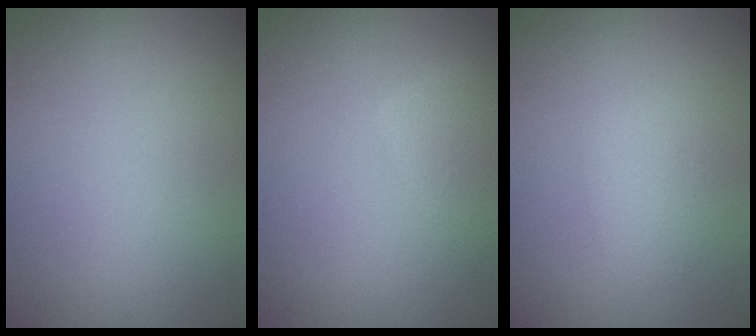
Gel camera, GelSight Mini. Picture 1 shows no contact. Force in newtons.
{"total": 2.9, "press": 2.9, "slide": 0.2}
{"total": 1.6, "press": 1.6, "slide": 0.1}